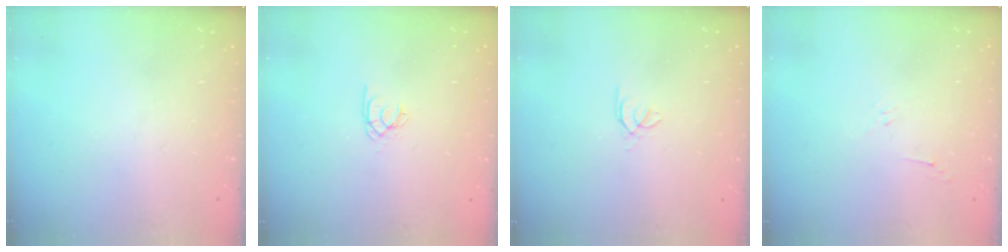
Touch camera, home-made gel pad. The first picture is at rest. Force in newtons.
{"total": 1.9, "press": 1.9, "slide": 0.2}
{"total": 0.5, "press": 0.4, "slide": 0.3}
{"total": 2.8, "press": 2.7, "slide": 0.6}